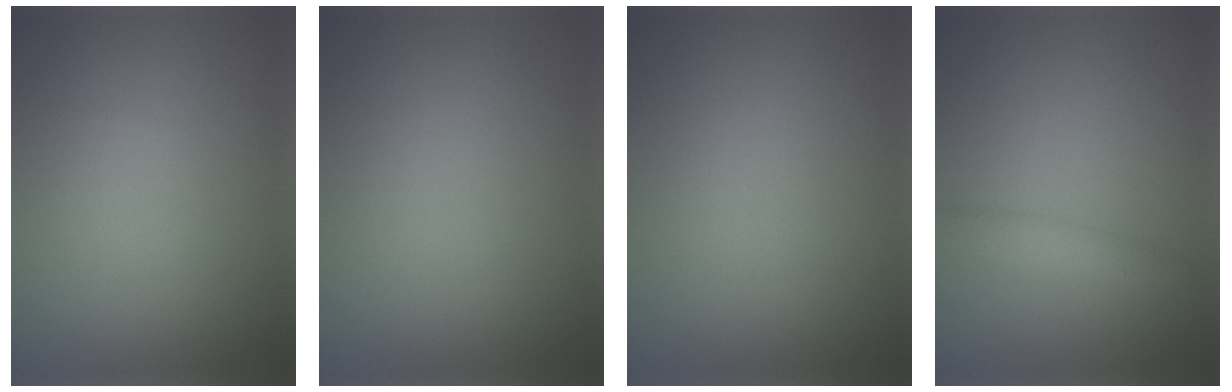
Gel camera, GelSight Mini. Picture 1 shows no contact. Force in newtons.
{"total": 0.0}
{"total": 0.0}
{"total": 1.8, "press": 1.7, "slide": 0.2}